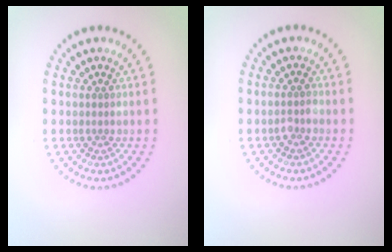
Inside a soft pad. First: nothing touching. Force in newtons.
{"total": 0.9, "press": 0.9, "slide": 0.2}